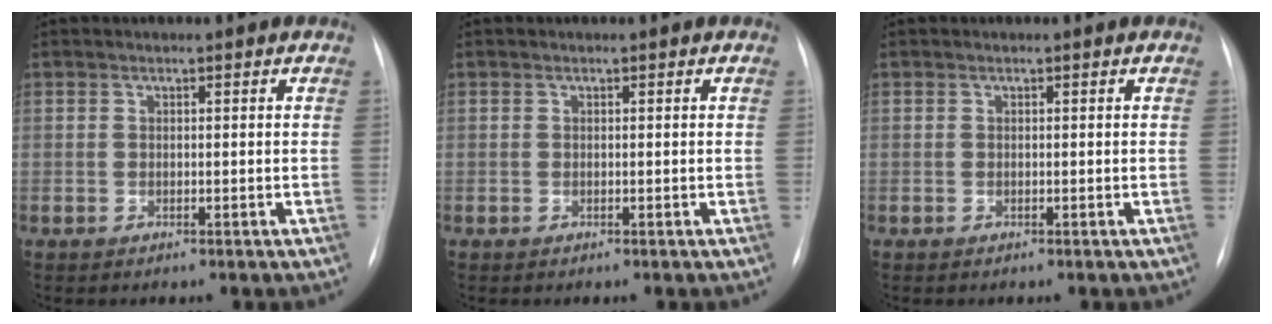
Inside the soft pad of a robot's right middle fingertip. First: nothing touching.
{"total": 0.0}
{"total": 0.0}